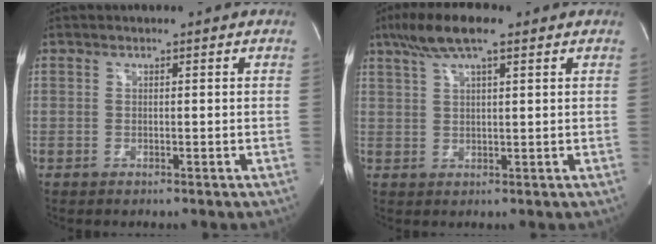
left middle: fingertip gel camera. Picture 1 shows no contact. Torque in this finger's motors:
{"motor_torque": [0.82, -0.65, 0.10, 0.09]}